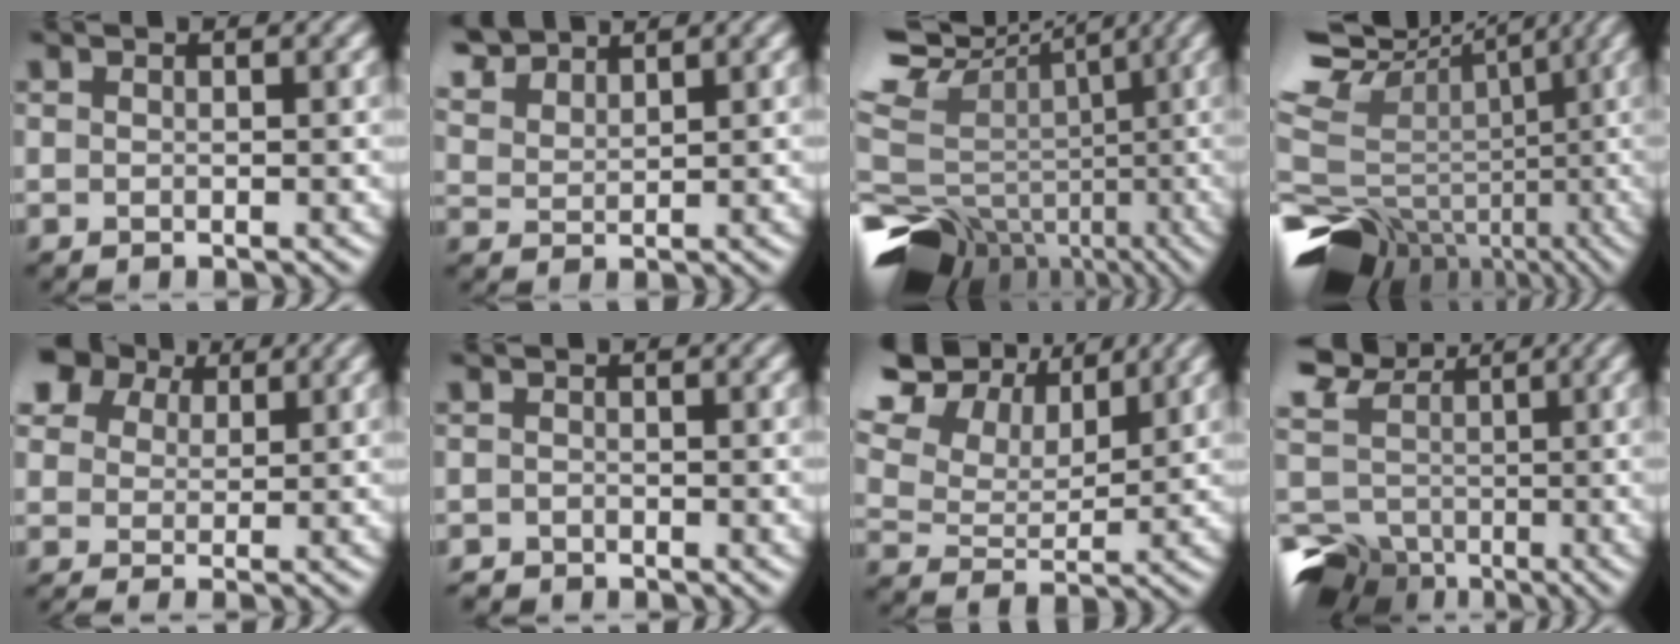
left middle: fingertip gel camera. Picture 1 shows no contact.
{"total": 4.2, "force": [3.8, 1.4, 1.2], "torque": [-0.040, 0.005, 0.083]}
{"total": 12.1, "force": [-4.2, 8.7, 7.4], "torque": [-0.163, 0.006, -0.026]}
{"total": 13.5, "force": [-3.8, 10.1, 8.1], "torque": [-0.186, 0.009, -0.033]}
{"total": 4.7, "force": [2.5, 3.3, 2.1], "torque": [-0.042, 0.005, 0.039]}
{"total": 1.4, "force": [-1.2, 0.7, -0.1], "torque": [0.009, 0.001, -0.022]}
{"total": 13.2, "force": [8.4, 7.7, 6.7], "torque": [-0.155, 0.037, 0.150]}
{"total": 10.9, "force": [0.1, 9.0, 6.1], "torque": [-0.165, 0.022, 0.009]}